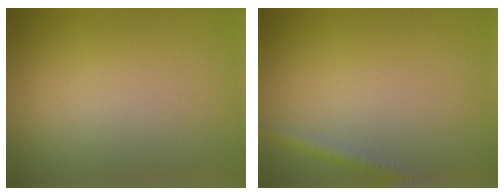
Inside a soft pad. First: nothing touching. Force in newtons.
{"total": 1.4, "press": 1.4, "slide": 0.0}